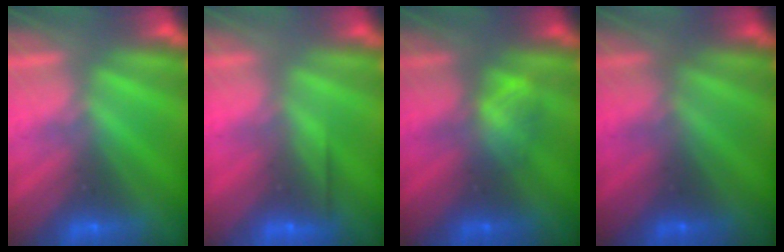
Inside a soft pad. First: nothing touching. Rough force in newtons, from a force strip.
{"total": 2.6}
{"total": 2.1}
{"total": 1.8}